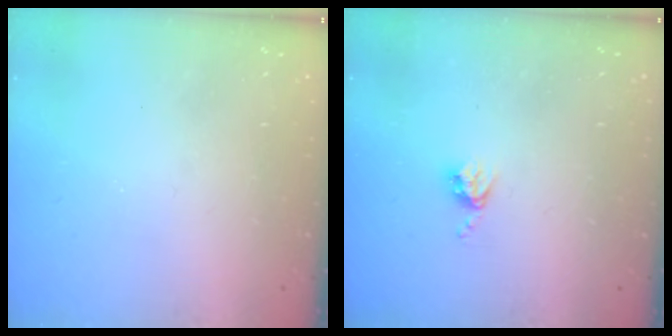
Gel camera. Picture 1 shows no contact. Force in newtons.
{"total": 3.8, "press": 3.7, "slide": 0.5}